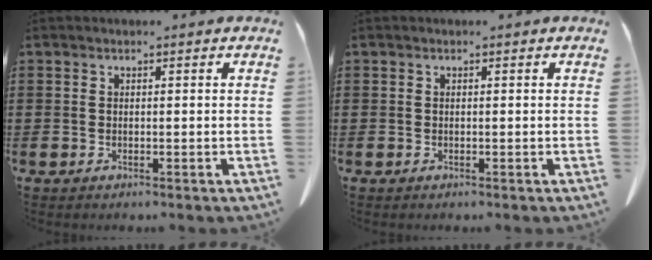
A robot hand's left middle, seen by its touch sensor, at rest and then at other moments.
{"total": 0.0}